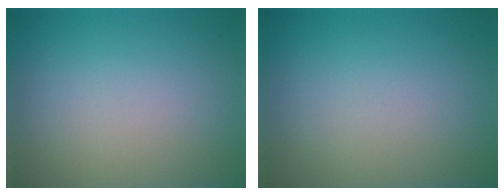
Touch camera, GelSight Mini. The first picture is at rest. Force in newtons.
{"total": 0.0}